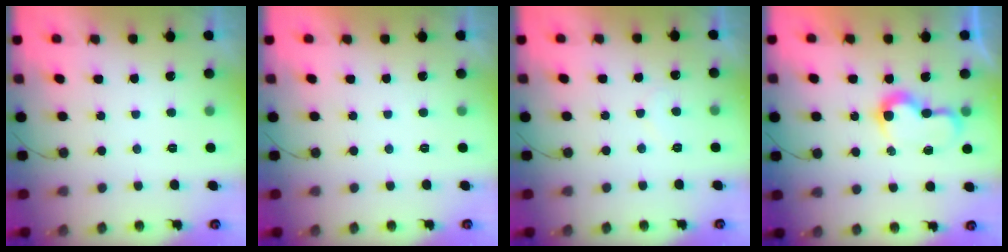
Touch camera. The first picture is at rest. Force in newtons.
{"total": 1.8, "press": 1.7, "slide": 0.0}
{"total": 5.2, "press": 5.1, "slide": 0.4}
{"total": 7.9, "press": 7.8, "slide": 0.9}